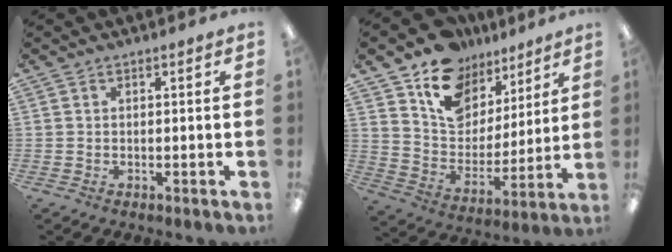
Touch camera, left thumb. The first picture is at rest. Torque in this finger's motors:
{"motor_torque": [0.33, 0.36, 1.18, -1.59, 0.09]}